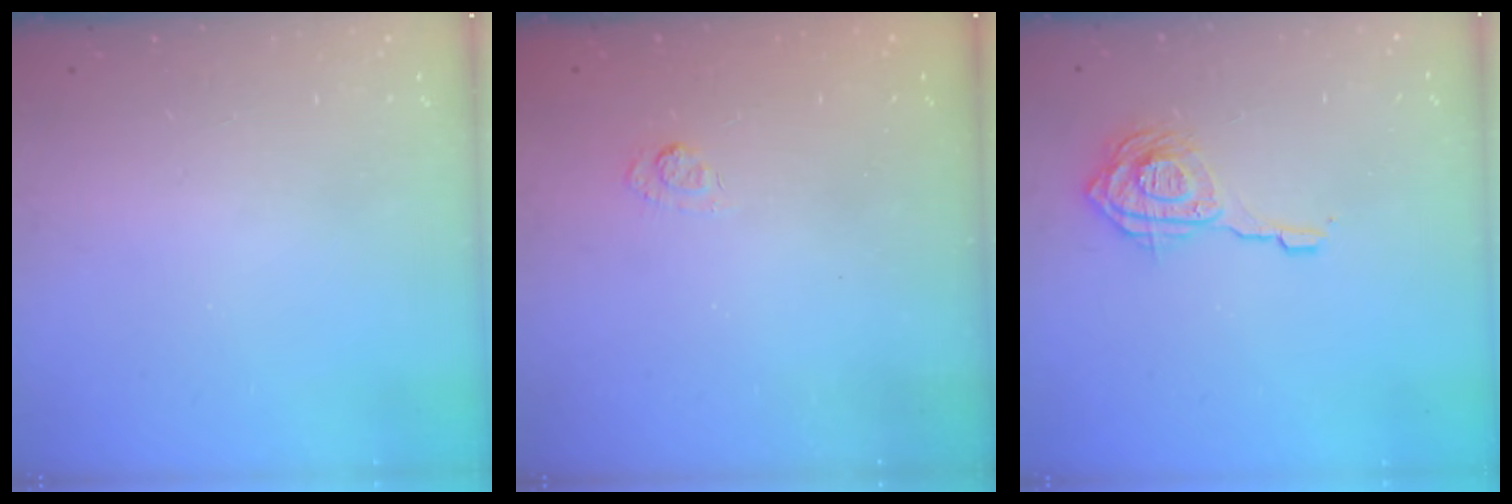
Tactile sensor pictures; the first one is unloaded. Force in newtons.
{"total": 2.7, "press": 2.3, "slide": 1.5}
{"total": 11.2, "press": 11.1, "slide": 0.9}